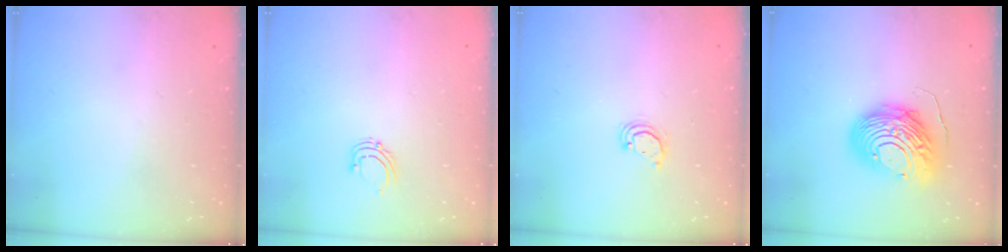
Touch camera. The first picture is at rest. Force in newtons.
{"total": 4.1, "press": 4.0, "slide": 0.4}
{"total": 2.2, "press": 2.2, "slide": 0.3}
{"total": 14.0, "press": 14.0, "slide": 1.3}